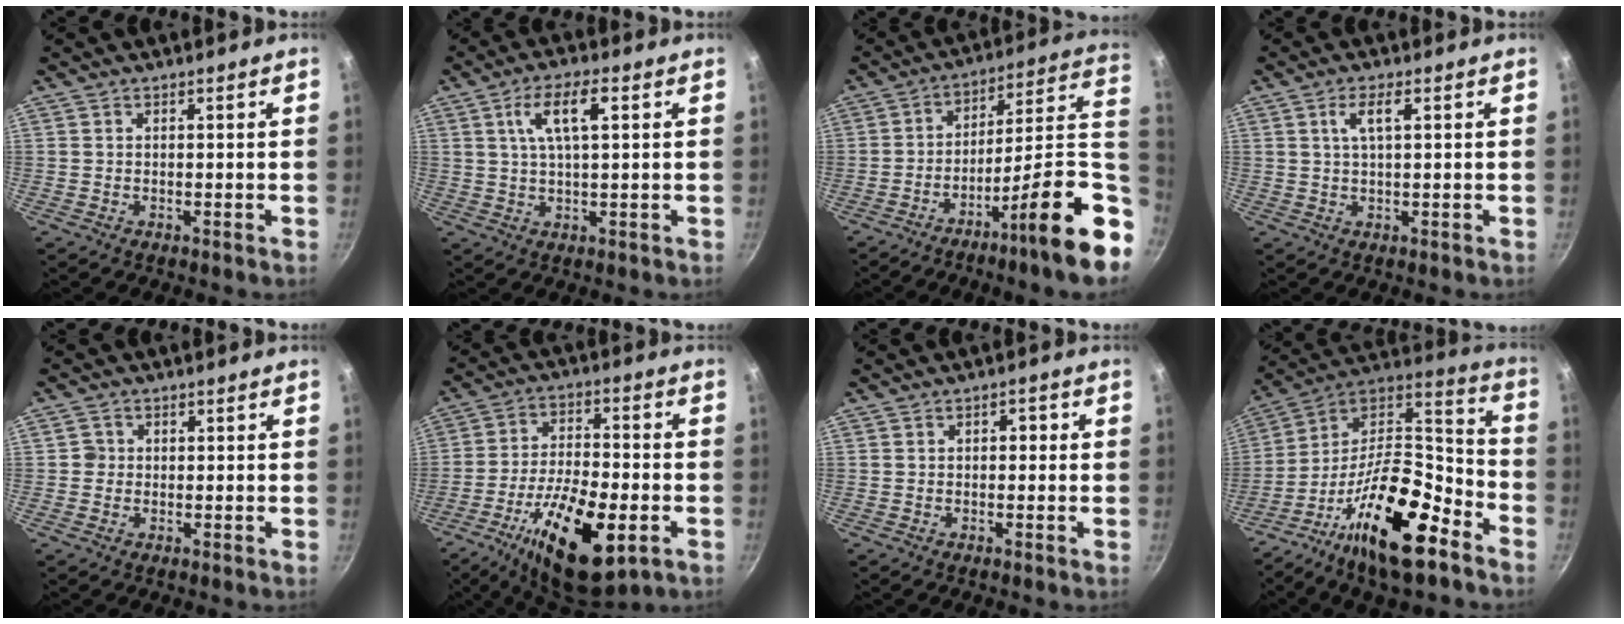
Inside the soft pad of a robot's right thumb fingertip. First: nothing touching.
{"total": 7.8, "force": [2.5, 2.5, 6.9], "torque": [-0.129, 0.009, 0.045]}
{"total": 20.5, "force": [-6.4, 3.8, 19.1], "torque": [-0.242, 0.031, -0.104]}
{"total": 3.8, "force": [1.3, 1.0, 3.4], "torque": [-0.068, 0.006, 0.027]}
{"total": 2.0, "force": [0.1, 1.9, 0.4], "torque": [0.004, 0.006, -0.002]}
{"total": 19.4, "force": [-7.8, 7.8, 15.9], "torque": [-0.259, 0.020, -0.128]}
{"total": 2.1, "force": [0.2, 1.3, 1.6], "torque": [-0.014, 0.006, 0.000]}
{"total": 23.7, "force": [-13.0, 8.9, 17.7], "torque": [-0.270, 0.082, -0.231]}